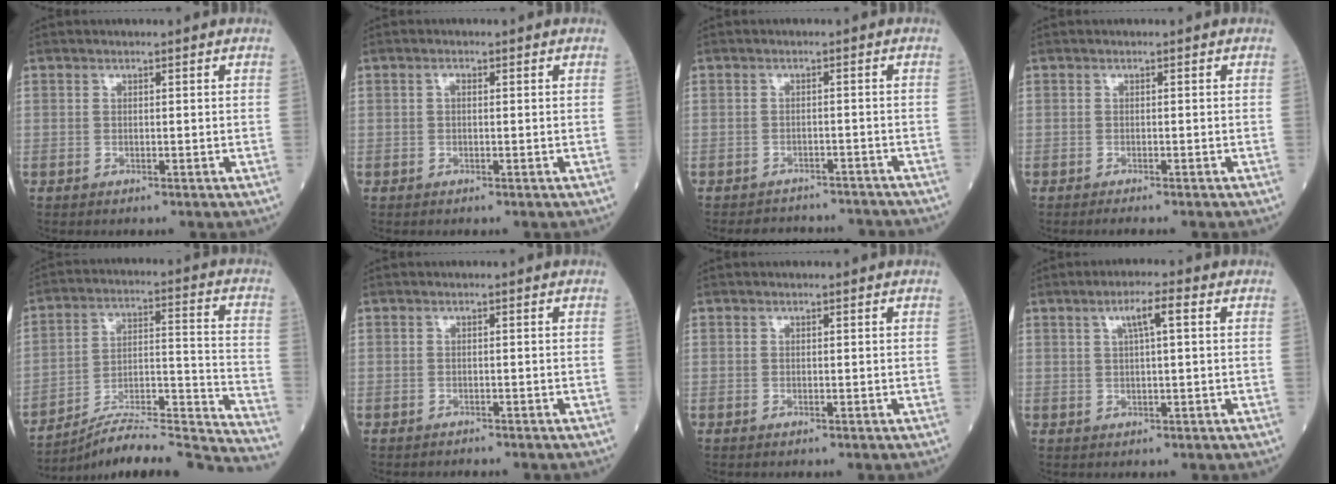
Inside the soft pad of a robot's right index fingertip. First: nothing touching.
{"total": 0.7, "force": [0.1, 0.4, 0.6], "torque": [-0.011, 0.003, -0.001]}
{"total": 8.0, "force": [-7.6, 2.2, 0.8], "torque": [-0.006, 0.012, -0.087]}
{"total": 3.0, "force": [-2.6, 0.0, 1.5], "torque": [-0.016, -0.003, -0.031]}
{"total": 23.2, "force": [-22.1, -0.9, 6.9], "torque": [-0.075, 0.016, -0.328]}
{"total": 1.5, "force": [-1.4, 0.2, 0.2], "torque": [-0.006, -0.001, -0.019]}
{"total": 0.0}
{"total": 4.0, "force": [1.4, 0.3, 3.7], "torque": [-0.068, 0.010, 0.024]}